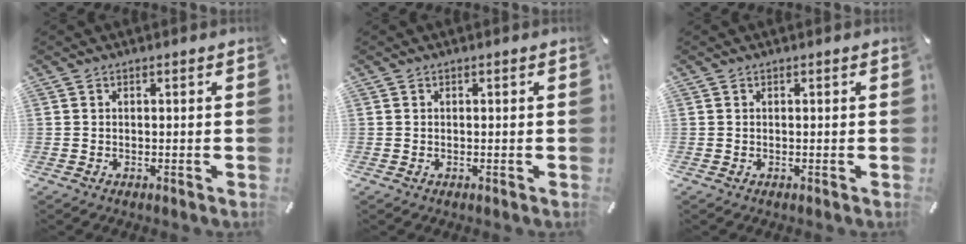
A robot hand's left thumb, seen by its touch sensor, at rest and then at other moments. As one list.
[{"total": 0.0}, {"total": 0.0}]